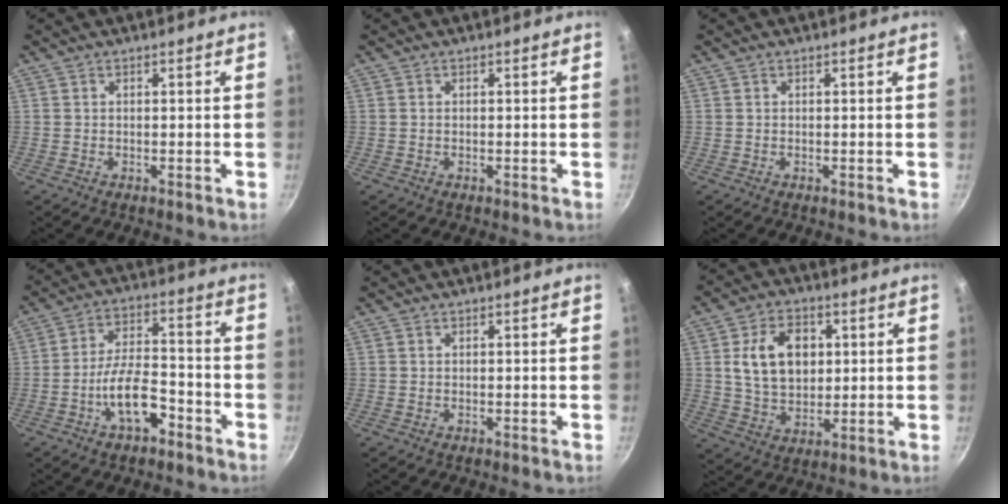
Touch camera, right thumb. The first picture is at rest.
{"total": 0.0}
{"total": 0.0}
{"total": 10.2, "force": [-4.7, 4.8, 7.6], "torque": [-0.133, 0.041, -0.084]}
{"total": 0.0}
{"total": 12.6, "force": [2.7, 8.7, 8.7], "torque": [-0.119, -0.006, 0.053]}